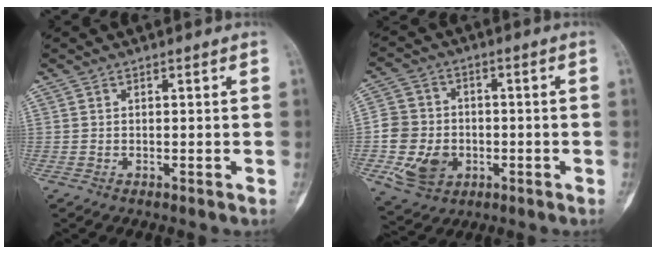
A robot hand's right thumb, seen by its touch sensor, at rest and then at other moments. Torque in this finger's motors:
{"motor_torque": [0.02, 0.07, 0.57, -0.44, 0.02]}